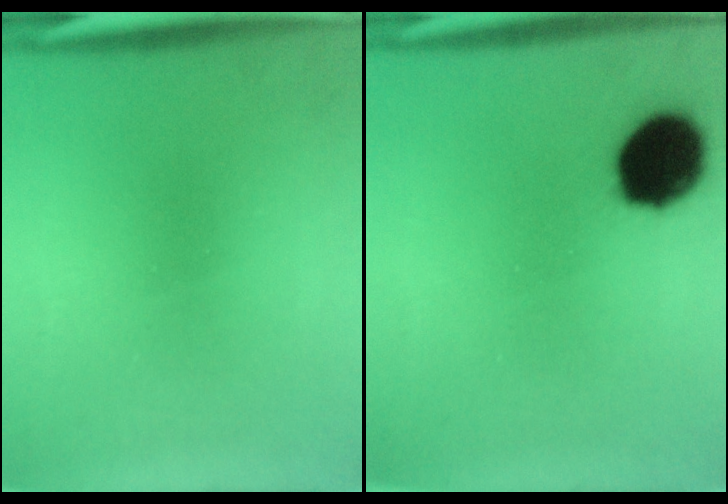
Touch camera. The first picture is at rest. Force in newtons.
{"total": 13.8}